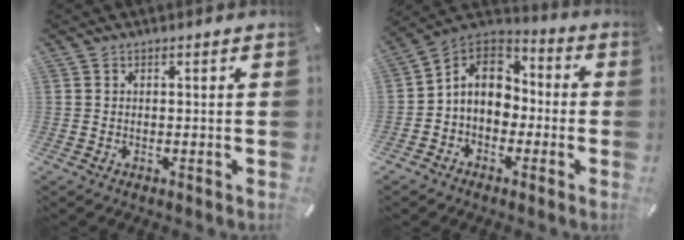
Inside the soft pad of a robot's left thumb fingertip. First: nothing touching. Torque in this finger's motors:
{"motor_torque": [1.51, 3.28, 1.03, 0.76, 0.15]}